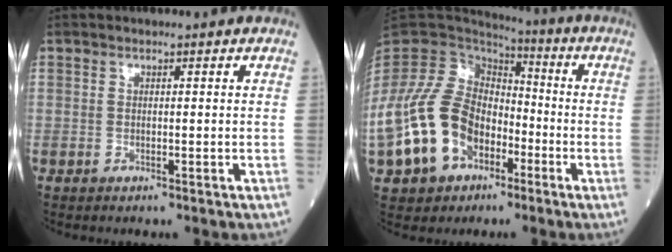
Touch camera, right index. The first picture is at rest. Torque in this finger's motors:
{"motor_torque": [2.14, 0.00, 1.05, 0.13]}